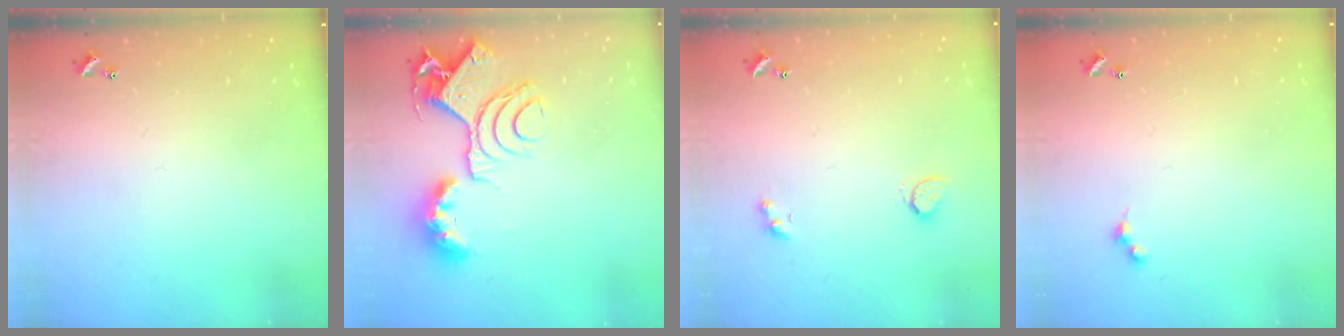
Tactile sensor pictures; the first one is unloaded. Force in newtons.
{"total": 12.8, "press": 12.8, "slide": 1.5}
{"total": 3.2, "press": 2.7, "slide": 1.7}
{"total": 1.5, "press": 1.5, "slide": 0.3}